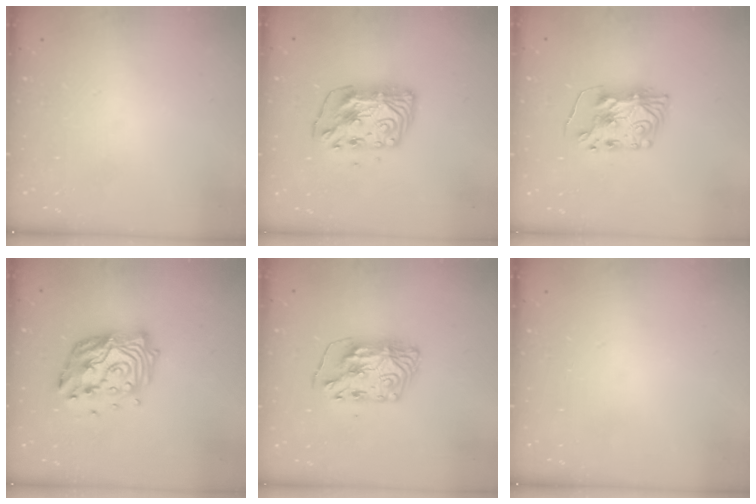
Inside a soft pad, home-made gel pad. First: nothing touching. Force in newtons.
{"total": 10.2, "press": 10.2, "slide": 0.9}
{"total": 8.2, "press": 8.2, "slide": 0.6}
{"total": 16.5, "press": 16.4, "slide": 1.7}
{"total": 8.8, "press": 8.8, "slide": 0.8}
{"total": 0.0}